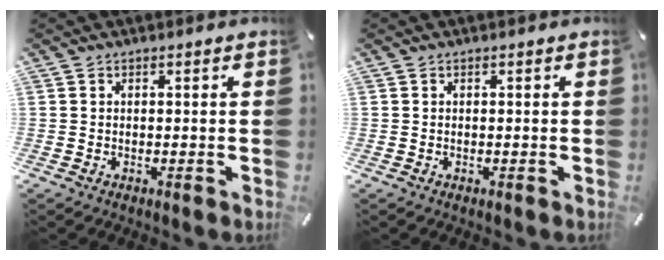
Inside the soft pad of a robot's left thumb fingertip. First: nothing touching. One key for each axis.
{"total": 0.0}